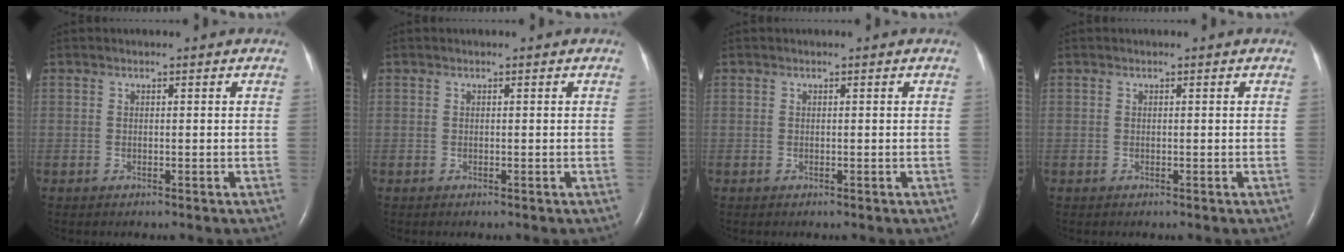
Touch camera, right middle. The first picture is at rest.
{"total": 0.0}
{"total": 0.0}
{"total": 0.0}